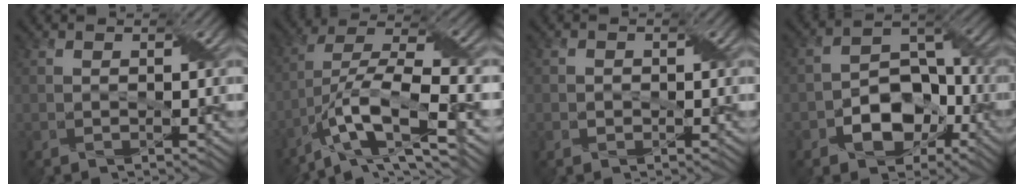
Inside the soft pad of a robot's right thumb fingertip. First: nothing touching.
{"total": 12.7, "force": [-6.0, 4.4, 10.3], "torque": [-0.210, -0.012, -0.106]}
{"total": 0.9, "force": [-0.5, 0.7, -0.2], "torque": [0.004, -0.007, 0.000]}
{"total": 8.1, "force": [-3.9, 5.6, 4.4], "torque": [-0.068, -0.007, -0.068]}